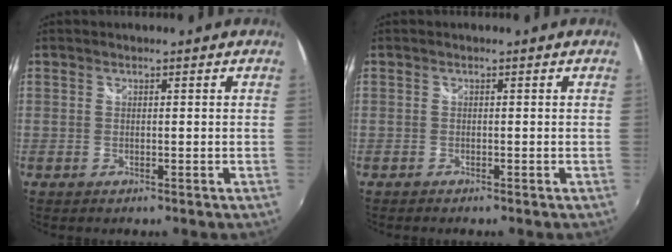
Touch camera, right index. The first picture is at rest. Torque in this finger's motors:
{"motor_torque": [-0.13, -0.12, -0.04, -0.01]}